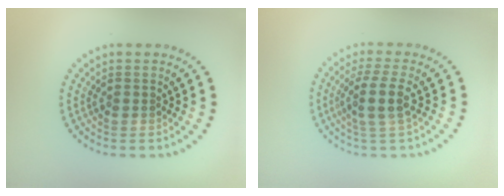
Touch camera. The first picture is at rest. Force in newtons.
{"total": 2.9, "press": 2.3, "slide": 1.7}